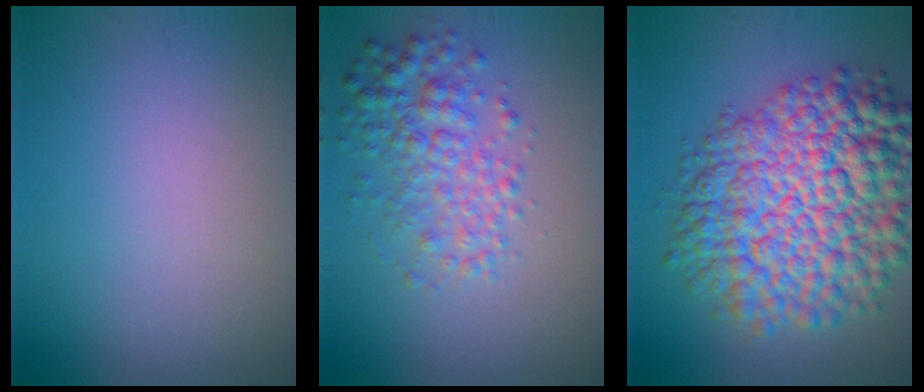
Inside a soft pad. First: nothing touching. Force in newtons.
{"total": 3.9, "press": 3.9, "slide": 0.0}
{"total": 12.7, "press": 12.7, "slide": 0.3}